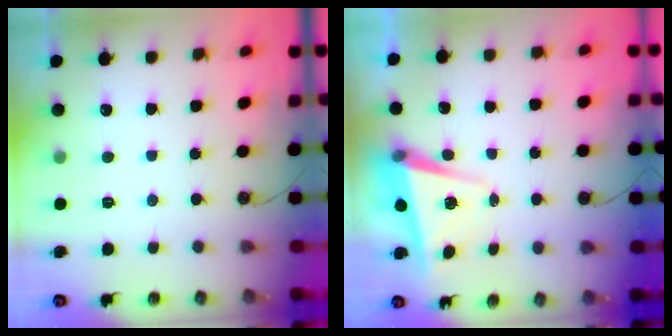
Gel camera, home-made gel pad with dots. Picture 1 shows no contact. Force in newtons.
{"total": 5.3, "press": 4.8, "slide": 2.2}